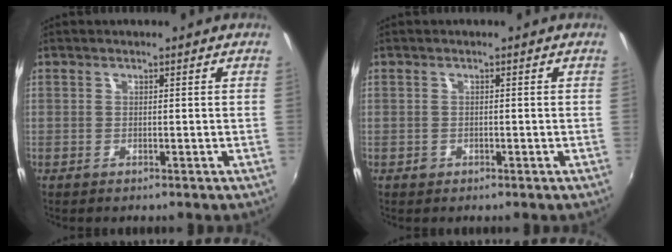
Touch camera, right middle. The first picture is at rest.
{"total": 0.9, "force": [-0.5, 0.7, 0.1], "torque": [-0.002, -0.002, -0.006]}